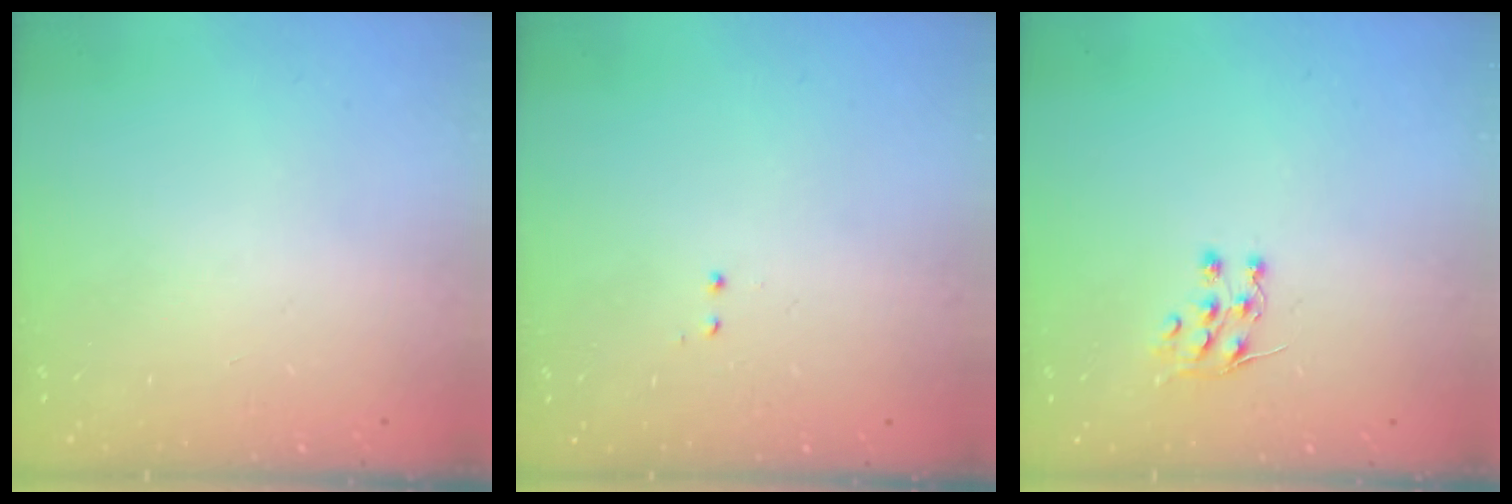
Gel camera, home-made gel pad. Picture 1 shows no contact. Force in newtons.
{"total": 0.5, "press": 0.5, "slide": 0.3}
{"total": 5.9, "press": 5.9, "slide": 0.5}